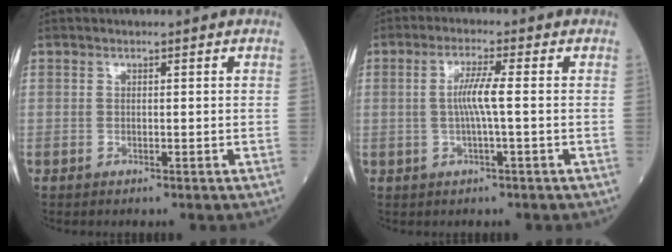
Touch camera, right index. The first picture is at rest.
{"total": 4.4, "force": [-0.1, -0.3, 4.4], "torque": [-0.088, 0.004, -0.002]}